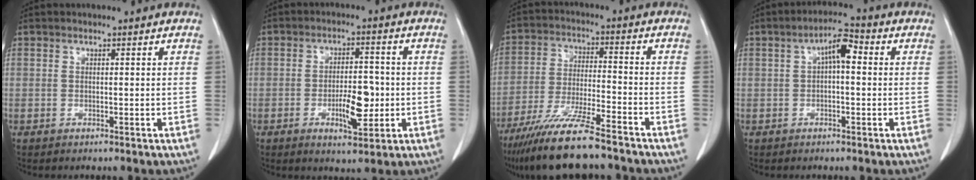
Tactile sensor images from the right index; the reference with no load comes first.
{"total": 6.9, "force": [-1.6, 2.4, 6.3], "torque": [-0.102, -0.001, -0.020]}
{"total": 13.7, "force": [-11.0, 0.7, 8.1], "torque": [-0.153, -0.033, -0.189]}
{"total": 5.0, "force": [0.9, 1.5, 4.7], "torque": [-0.081, 0.022, 0.011]}